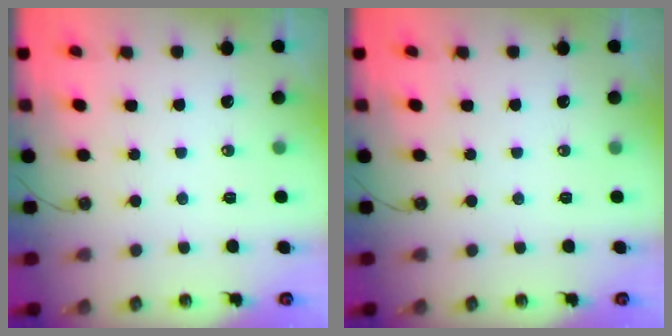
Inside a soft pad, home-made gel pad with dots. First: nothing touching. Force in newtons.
{"total": 0.0}